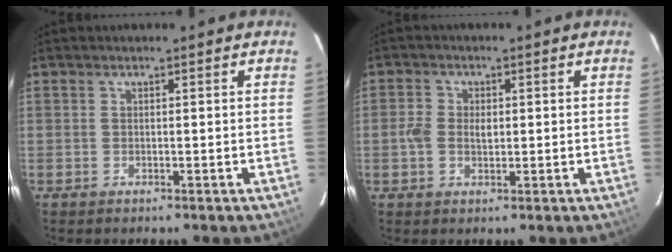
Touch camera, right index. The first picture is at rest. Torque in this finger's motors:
{"motor_torque": [0.07, -0.03, 0.07, 0.05]}